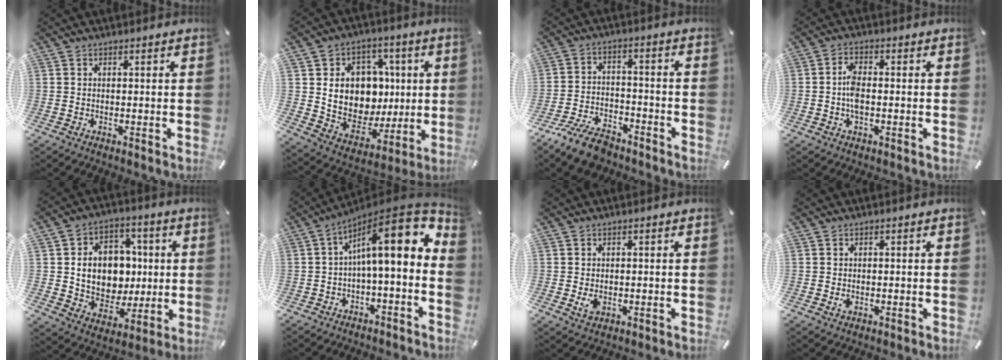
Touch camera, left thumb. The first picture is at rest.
{"total": 14.2, "force": [2.5, 12.5, 6.3], "torque": [-0.096, -0.018, 0.059]}
{"total": 9.5, "force": [-7.6, 3.9, 4.2], "torque": [-0.074, 0.044, -0.144]}
{"total": 4.5, "force": [-0.7, 2.2, 3.9], "torque": [-0.082, 0.002, -0.015]}
{"total": 13.6, "force": [1.2, 11.8, 6.6], "torque": [-0.099, 0.001, 0.034]}
{"total": 16.7, "force": [4.5, 4.9, 15.3], "torque": [-0.238, -0.032, 0.071]}
{"total": 2.4, "force": [-0.5, 1.7, 1.7], "torque": [-0.035, -0.001, -0.008]}
{"total": 0.9, "force": [-0.2, 0.7, 0.5], "torque": [-0.009, 0.002, -0.004]}